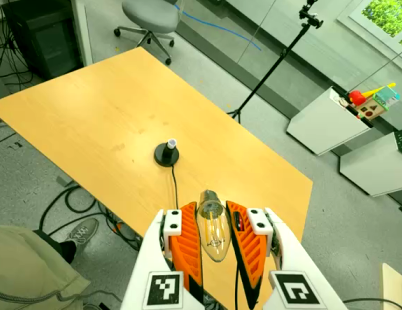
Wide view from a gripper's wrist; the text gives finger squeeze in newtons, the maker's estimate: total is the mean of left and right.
{"total": 17.3, "left": 18.3, "right": 16.4}